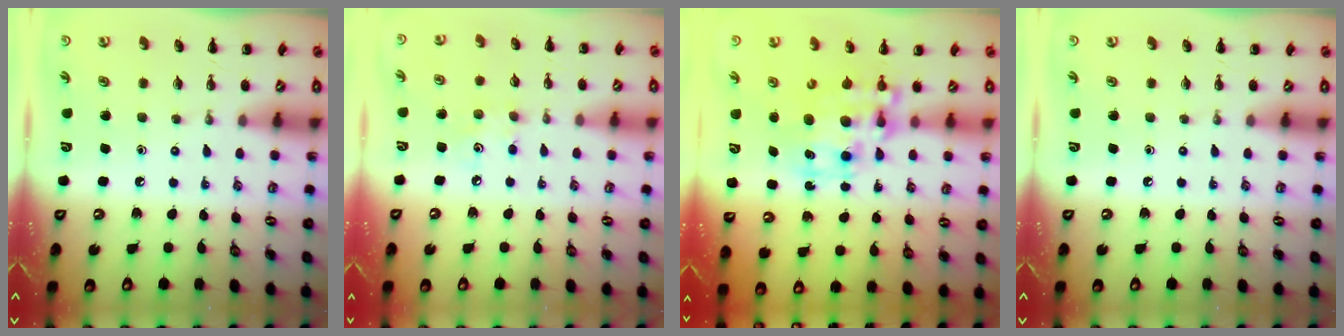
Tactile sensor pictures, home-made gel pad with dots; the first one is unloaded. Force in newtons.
{"total": 4.8, "press": 4.7, "slide": 1.2}
{"total": 12.0, "press": 11.7, "slide": 2.8}
{"total": 0.0}